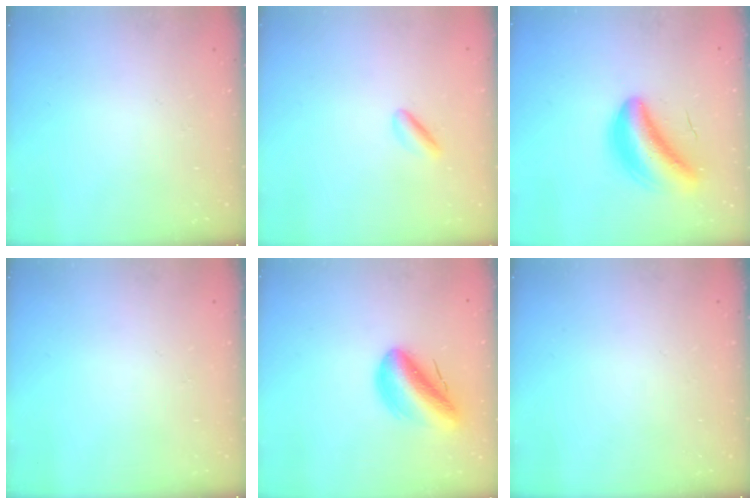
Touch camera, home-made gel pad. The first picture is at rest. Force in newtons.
{"total": 2.8, "press": 2.6, "slide": 1.2}
{"total": 7.4, "press": 6.9, "slide": 2.8}
{"total": 0.0}
{"total": 12.1, "press": 12.0, "slide": 1.8}
{"total": 0.0}